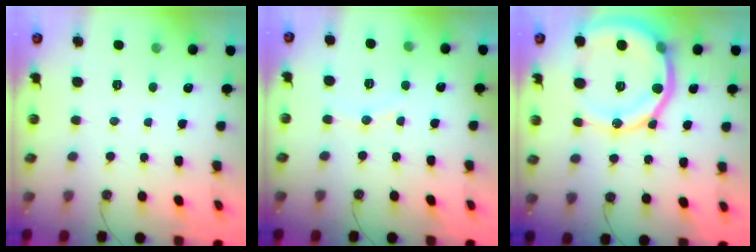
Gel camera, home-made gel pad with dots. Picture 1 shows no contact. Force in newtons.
{"total": 6.8, "press": 6.6, "slide": 1.6}
{"total": 20.3, "press": 20.1, "slide": 2.6}